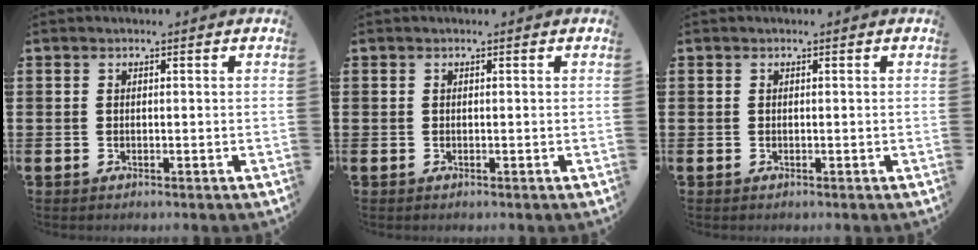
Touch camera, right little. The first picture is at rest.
{"total": 0.0}
{"total": 0.0}